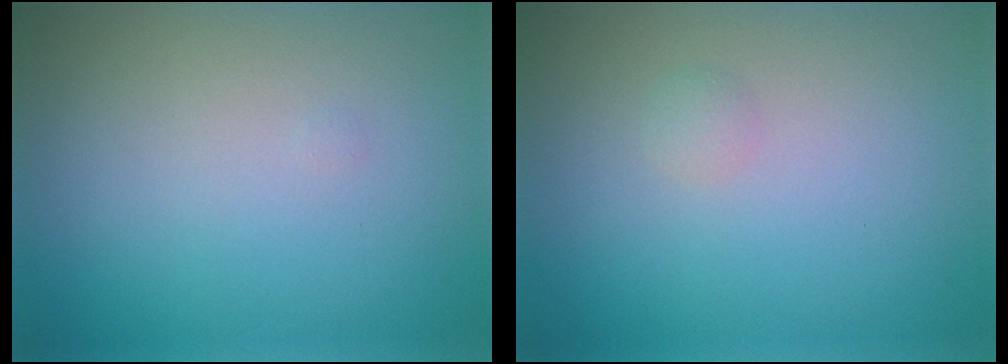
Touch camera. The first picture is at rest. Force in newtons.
{"total": 0.6, "press": 0.6, "slide": 0.1}